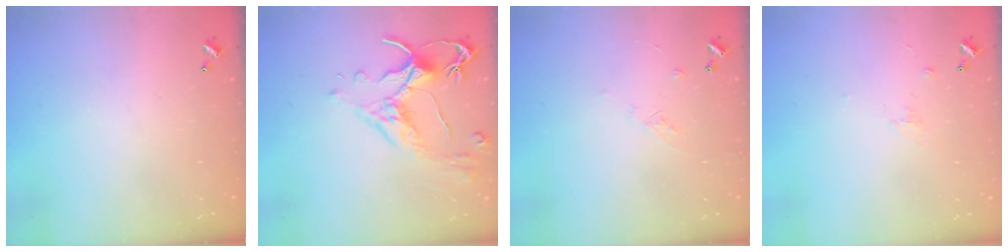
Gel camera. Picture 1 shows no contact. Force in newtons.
{"total": 2.5, "press": 2.2, "slide": 1.3}
{"total": 6.5, "press": 6.4, "slide": 0.9}
{"total": 1.2, "press": 1.1, "slide": 0.6}